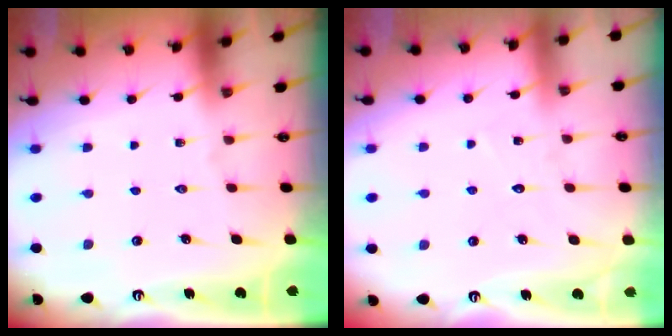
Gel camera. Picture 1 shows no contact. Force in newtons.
{"total": 5.3, "press": 5.3, "slide": 0.5}